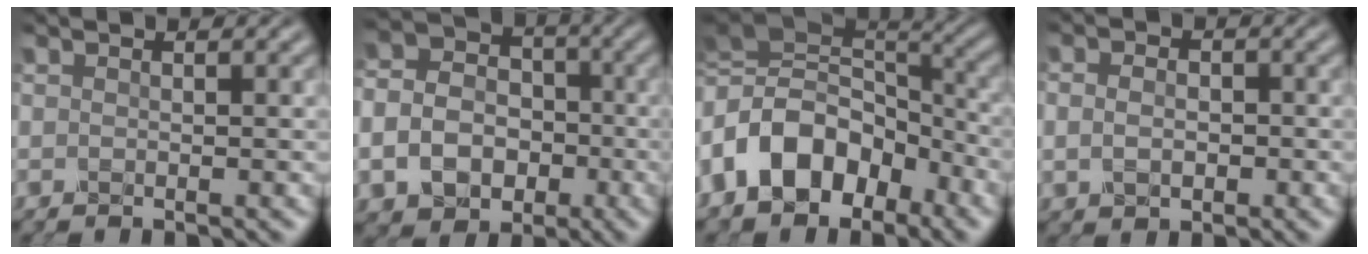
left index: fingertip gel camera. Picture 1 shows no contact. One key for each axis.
{"total": 8.4, "fx": -2.5, "fy": 7.0, "fz": 3.8, "tx": -0.077, "ty": -0.017, "tz": -0.059}
{"total": 11.4, "fx": -3.1, "fy": 7.7, "fz": 7.8, "tx": -0.130, "ty": 0.015, "tz": -0.067}
{"total": 2.7, "fx": -0.1, "fy": 2.1, "fz": 1.7, "tx": -0.021, "ty": 0.007, "tz": -0.014}